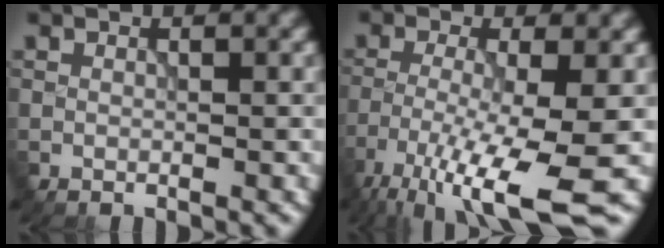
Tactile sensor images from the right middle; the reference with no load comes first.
{"total": 9.0, "force": [-4.9, 1.6, 7.4], "torque": [-0.137, -0.016, -0.091]}